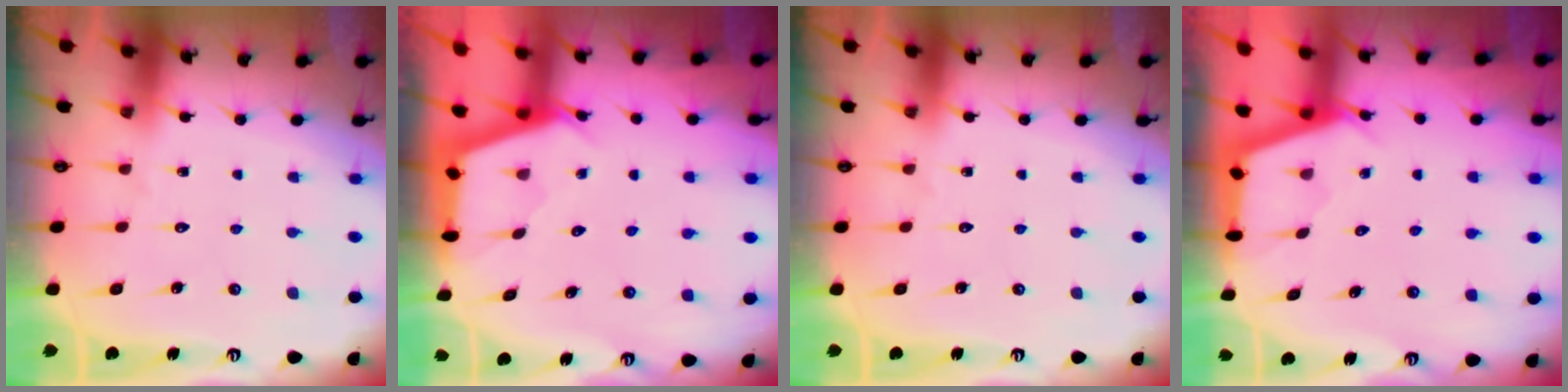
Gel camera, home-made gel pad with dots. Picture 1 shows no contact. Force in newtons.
{"total": 2.5, "press": 2.5, "slide": 0.4}
{"total": 0.0}
{"total": 2.6, "press": 2.6, "slide": 0.3}